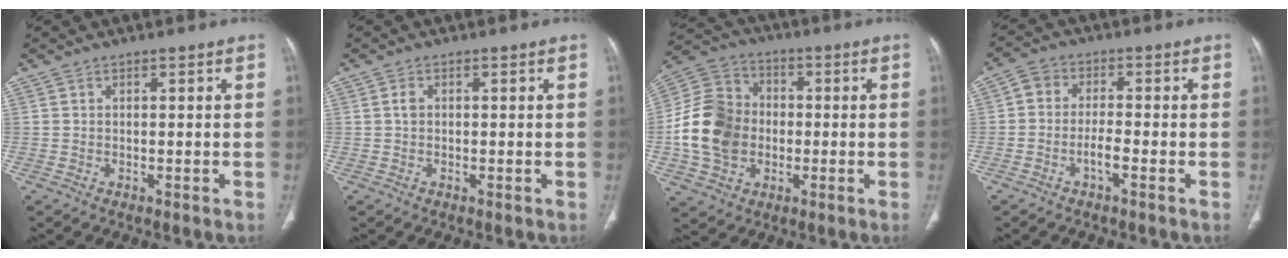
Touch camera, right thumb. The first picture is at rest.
{"total": 1.2, "force": [0.0, 0.9, 0.8], "torque": [-0.012, 0.002, -0.003]}
{"total": 15.0, "force": [-1.8, 12.2, 8.5], "torque": [-0.146, 0.024, -0.038]}
{"total": 4.8, "force": [-1.9, 2.5, 3.6], "torque": [-0.063, 0.018, -0.045]}